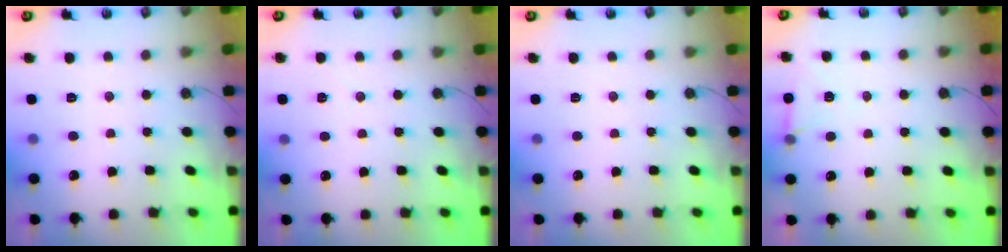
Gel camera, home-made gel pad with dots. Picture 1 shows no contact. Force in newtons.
{"total": 3.3, "press": 3.2, "slide": 0.9}
{"total": 0.0}
{"total": 6.1, "press": 4.0, "slide": 4.7}